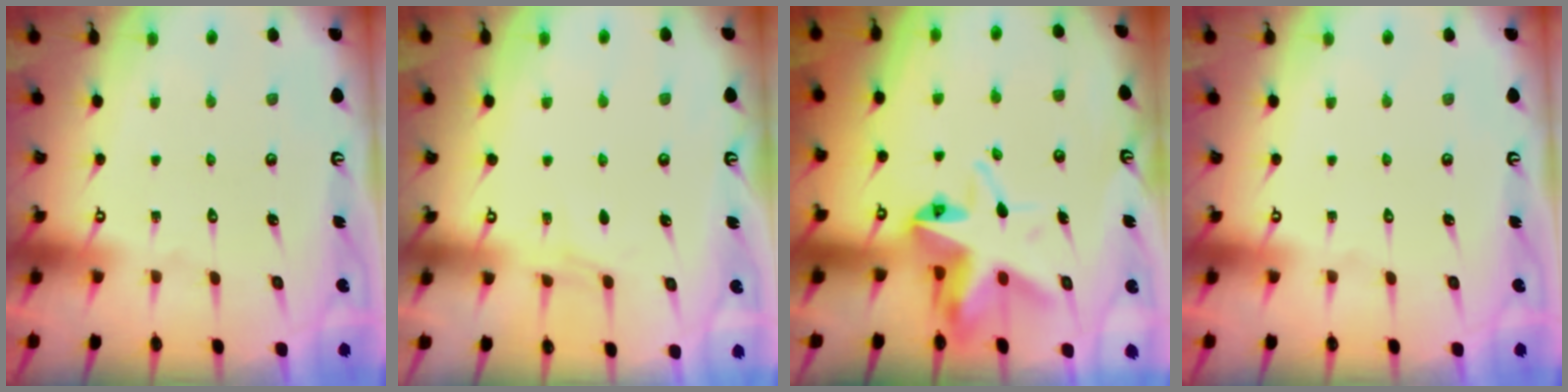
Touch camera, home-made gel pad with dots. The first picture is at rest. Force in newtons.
{"total": 4.1, "press": 4.1, "slide": 0.5}
{"total": 8.4, "press": 8.3, "slide": 1.1}
{"total": 0.0}